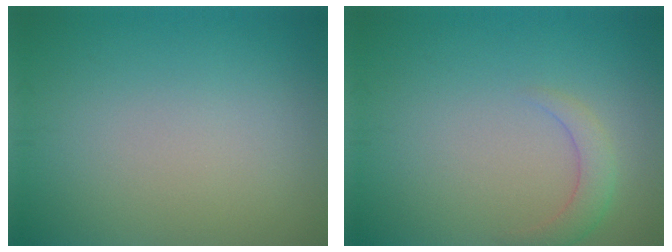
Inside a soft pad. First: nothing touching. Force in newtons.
{"total": 2.1, "press": 2.1, "slide": 0.2}